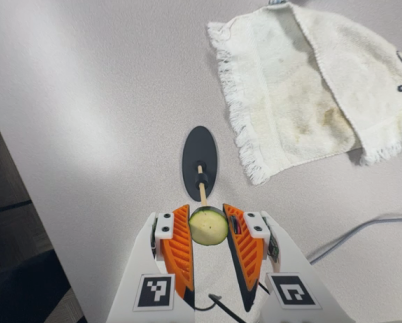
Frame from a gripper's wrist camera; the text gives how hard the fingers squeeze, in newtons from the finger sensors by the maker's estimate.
{"total": 12.5, "left": 13.0, "right": 11.9}